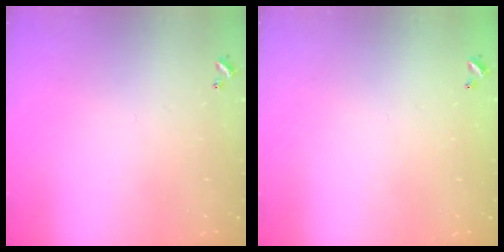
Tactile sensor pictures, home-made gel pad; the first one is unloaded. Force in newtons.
{"total": 2.8, "press": 2.8, "slide": 0.1}